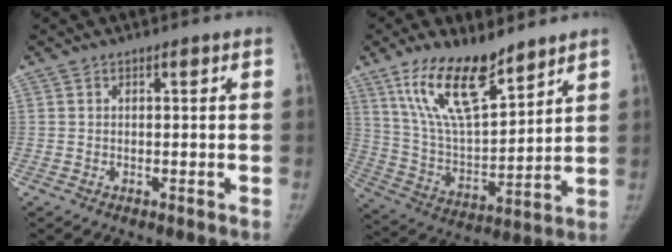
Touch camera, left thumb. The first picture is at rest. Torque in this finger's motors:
{"motor_torque": [0.39, 0.20, 1.66, -1.11, 0.35]}